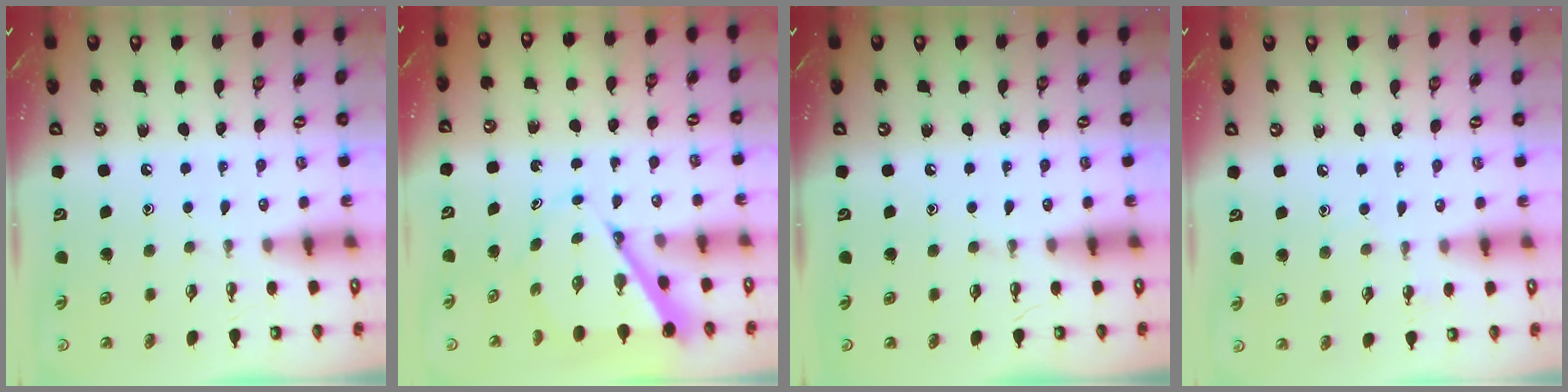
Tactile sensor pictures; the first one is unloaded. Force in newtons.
{"total": 6.9, "press": 6.9, "slide": 0.5}
{"total": 0.0}
{"total": 4.0, "press": 3.9, "slide": 0.5}